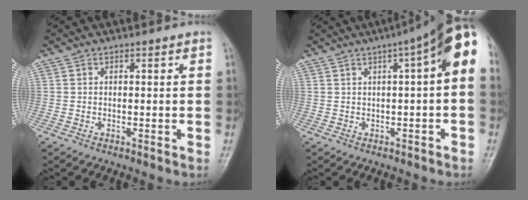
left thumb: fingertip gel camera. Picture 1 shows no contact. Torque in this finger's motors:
{"motor_torque": [2.42, 2.59, 1.79, -0.70, 0.21]}